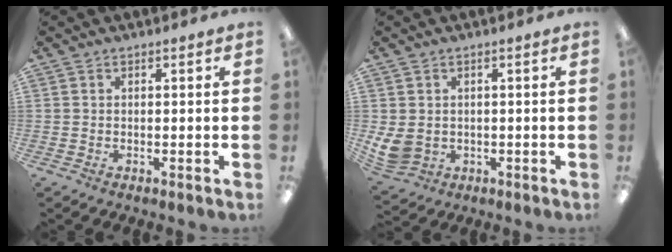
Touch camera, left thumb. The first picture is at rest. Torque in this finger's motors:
{"motor_torque": [-0.19, 0.32, 0.07, -0.07, 0.04]}